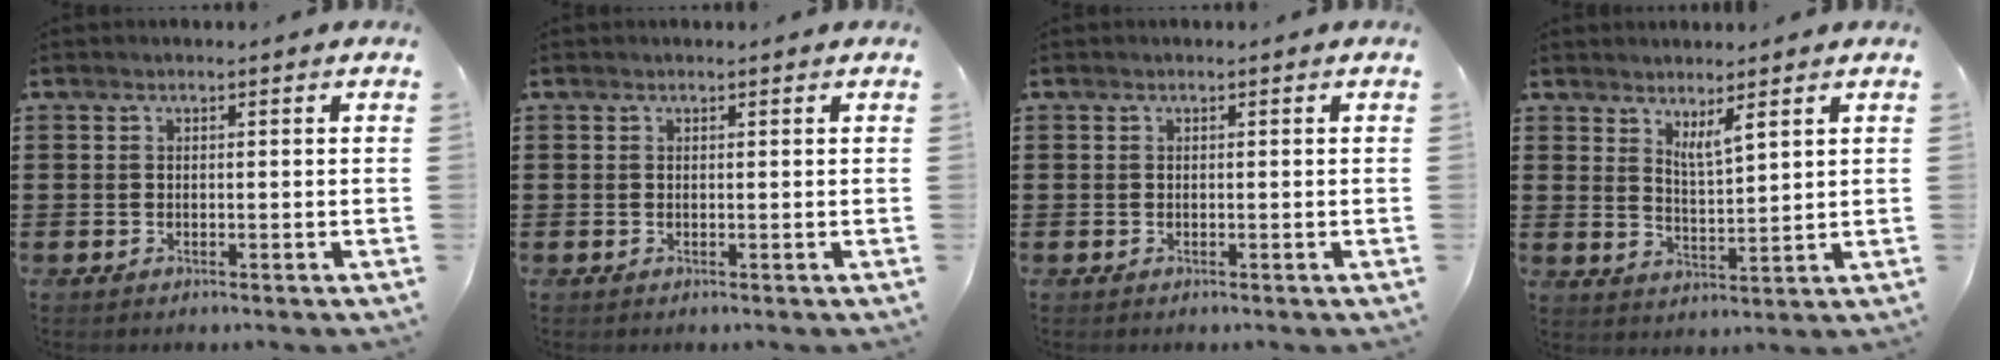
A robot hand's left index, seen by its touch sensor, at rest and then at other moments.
{"total": 0.0}
{"total": 0.0}
{"total": 3.6, "force": [3.0, 0.2, 1.9], "torque": [-0.035, -0.009, 0.051]}